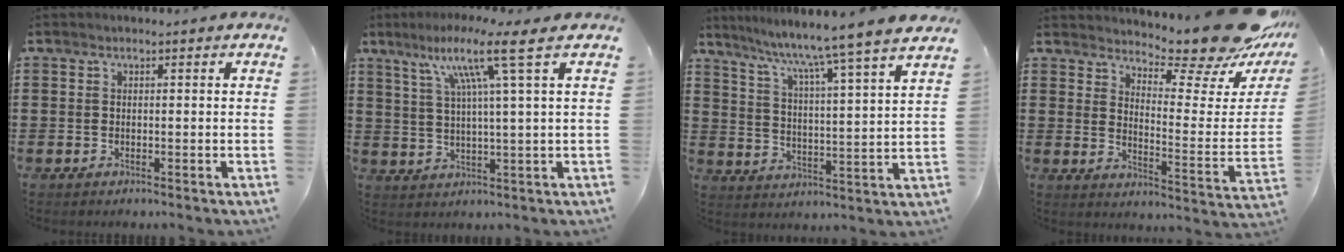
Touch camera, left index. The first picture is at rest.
{"total": 9.9, "force": [4.9, -0.9, 8.6], "torque": [-0.169, -0.005, 0.074]}
{"total": 6.5, "force": [5.5, -1.8, 2.8], "torque": [-0.078, -0.051, 0.082]}
{"total": 11.2, "force": [10.2, 0.7, 4.6], "torque": [-0.075, -0.091, 0.168]}